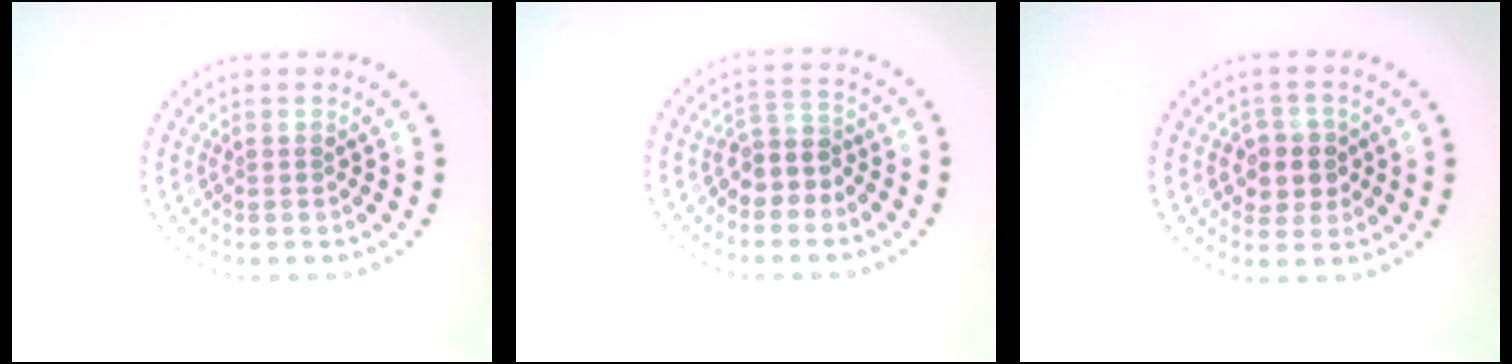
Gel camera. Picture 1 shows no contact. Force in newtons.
{"total": 2.7, "press": 2.2, "slide": 1.5}
{"total": 2.8, "press": 2.7, "slide": 0.9}